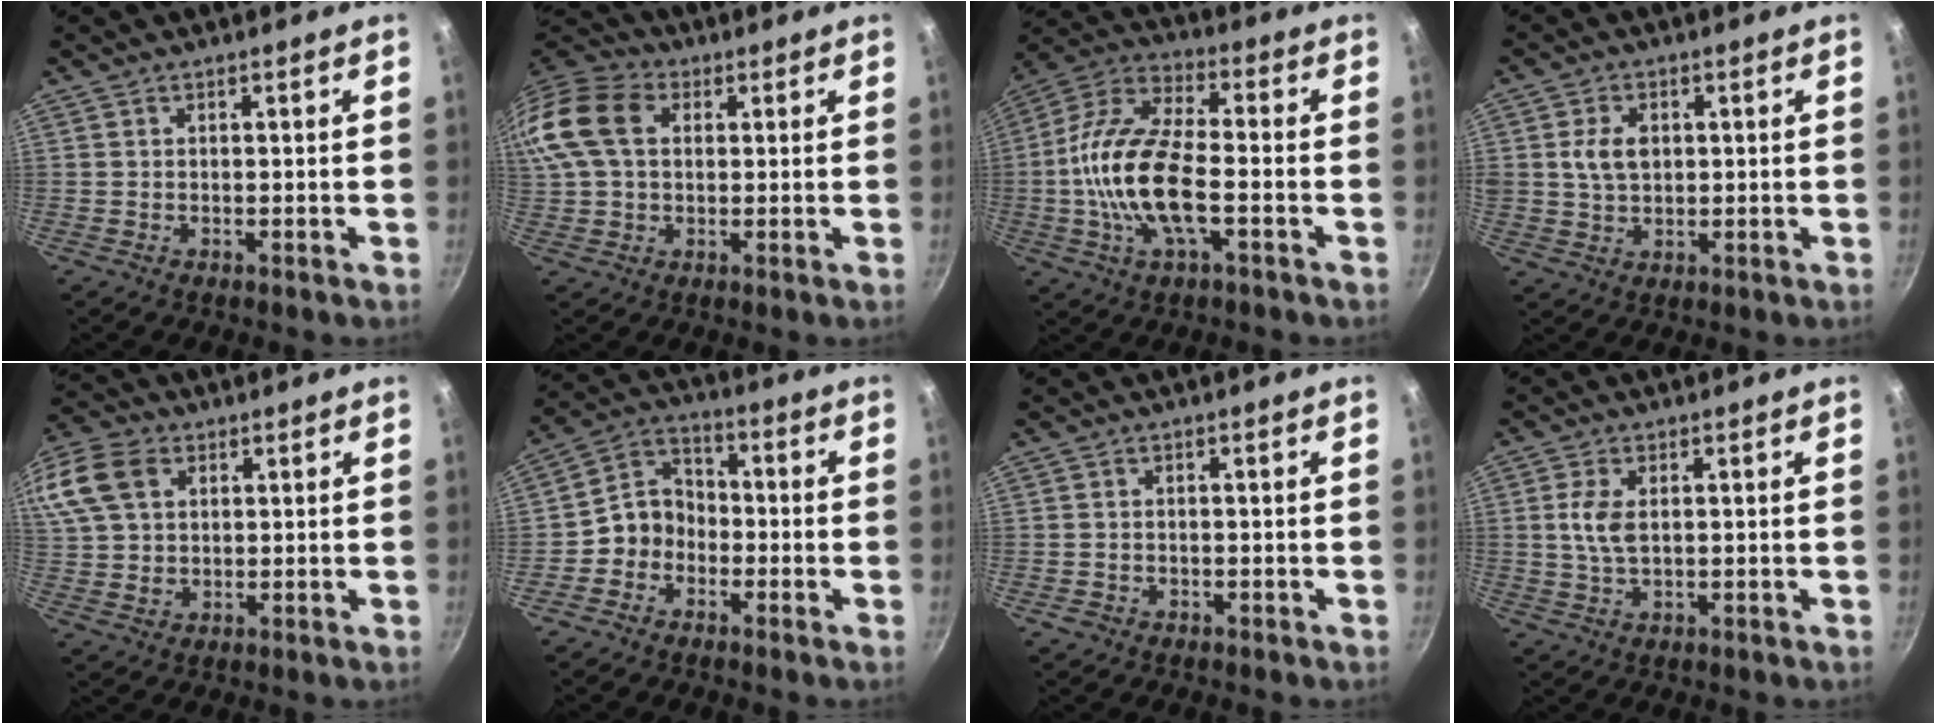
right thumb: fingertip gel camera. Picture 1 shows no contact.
{"total": 15.9, "force": [3.5, 11.3, 10.6], "torque": [-0.218, 0.027, 0.052]}
{"total": 17.1, "force": [-3.1, 7.1, 15.2], "torque": [-0.292, 0.033, -0.078]}
{"total": 5.8, "force": [1.1, 4.3, 3.8], "torque": [-0.058, 0.000, 0.020]}
{"total": 20.4, "force": [7.3, 15.0, 11.8], "torque": [-0.287, 0.036, 0.136]}
{"total": 7.4, "force": [-2.7, 6.2, 3.0], "torque": [-0.018, 0.043, -0.068]}
{"total": 1.4, "force": [-0.8, 1.1, 0.5], "torque": [-0.012, 0.007, -0.008]}
{"total": 4.8, "force": [0.6, 2.5, 4.0], "torque": [-0.086, 0.002, 0.013]}